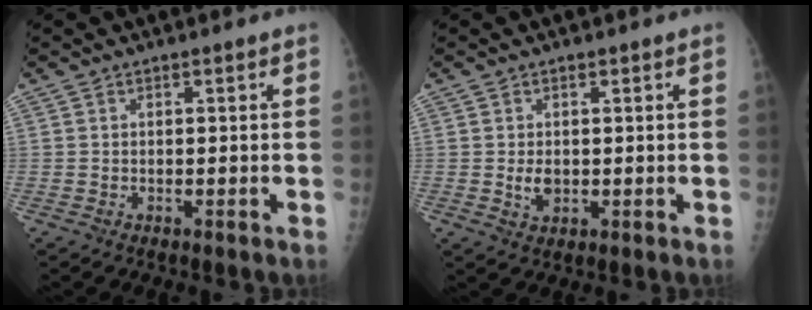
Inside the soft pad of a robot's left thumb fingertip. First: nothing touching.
{"total": 2.7, "force": [0.0, 2.0, 1.9], "torque": [-0.025, -0.004, 0.006]}